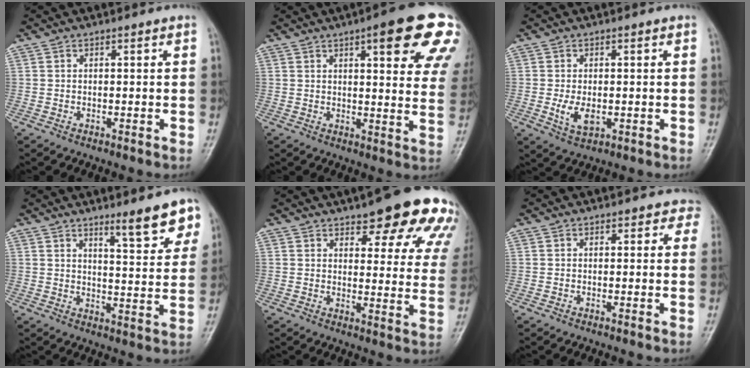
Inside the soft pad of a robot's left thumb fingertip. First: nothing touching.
{"total": 19.0, "force": [9.2, 4.8, 15.9], "torque": [-0.176, -0.025, 0.107]}
{"total": 4.5, "force": [-0.8, 2.7, 3.6], "torque": [-0.065, -0.008, -0.011]}
{"total": 9.0, "force": [6.2, 1.9, 6.3], "torque": [-0.065, -0.042, 0.086]}
{"total": 18.2, "force": [12.3, 6.0, 12.0], "torque": [-0.102, -0.049, 0.139]}
{"total": 2.1, "force": [1.2, 1.7, 0.7], "torque": [0.023, -0.003, -0.004]}